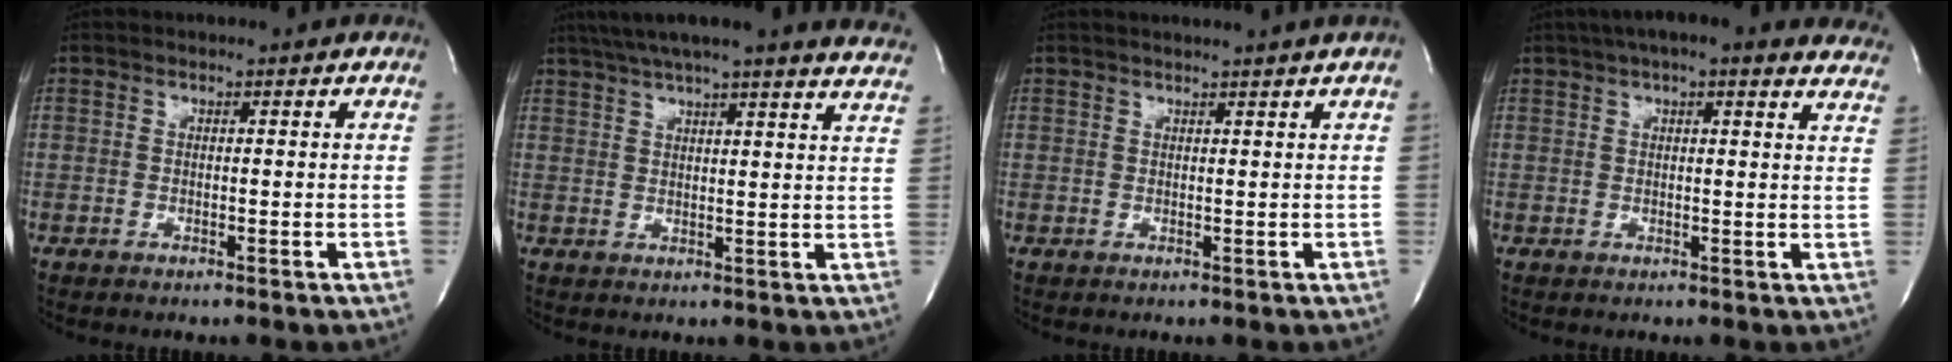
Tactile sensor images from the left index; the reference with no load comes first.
{"total": 23.3, "force": [20.9, 0.8, 10.2], "torque": [-0.163, -0.020, 0.253]}
{"total": 3.8, "force": [3.3, -1.0, 1.7], "torque": [-0.020, 0.010, 0.040]}
{"total": 17.0, "force": [14.1, 3.5, 8.8], "torque": [-0.123, 0.036, 0.164]}